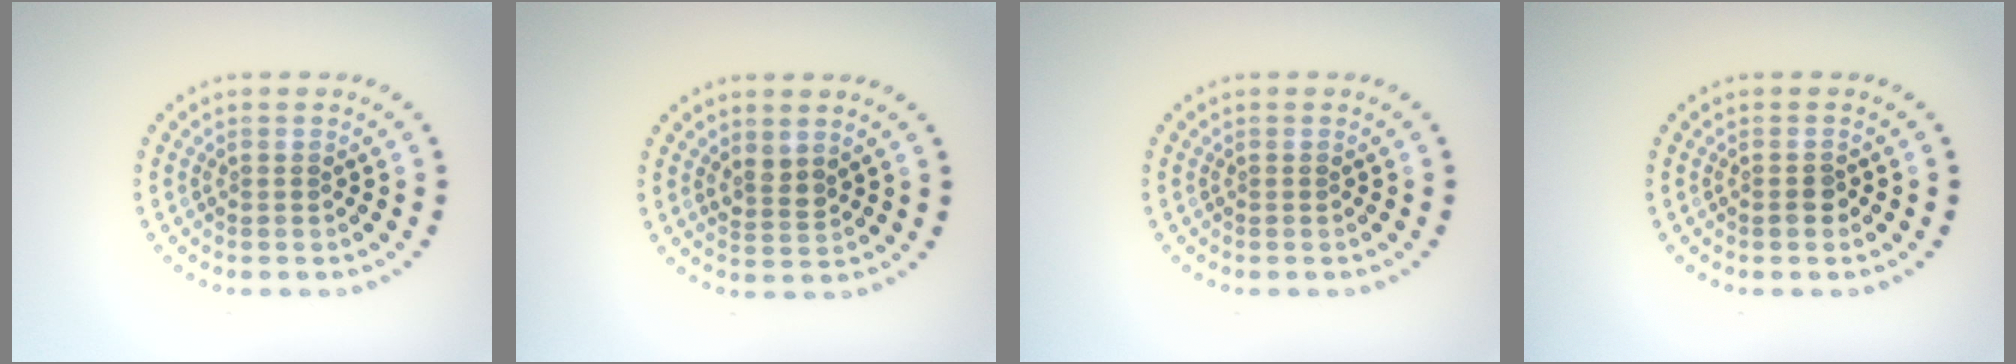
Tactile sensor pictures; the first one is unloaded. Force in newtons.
{"total": 1.6, "press": 1.2, "slide": 1.0}
{"total": 0.0}
{"total": 1.3, "press": 1.1, "slide": 0.6}